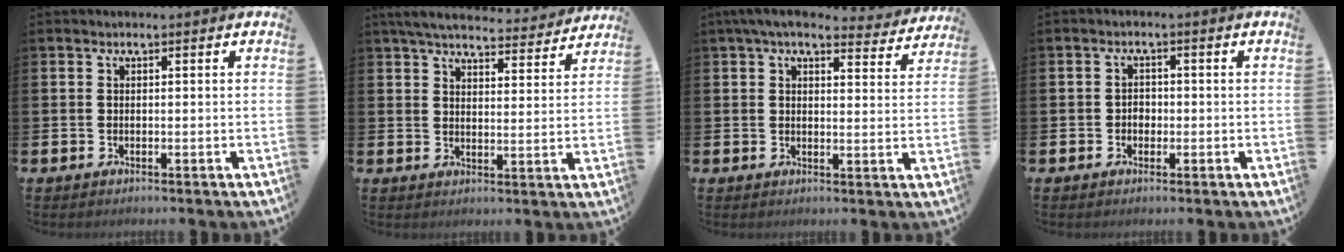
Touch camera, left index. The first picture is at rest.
{"total": 5.6, "force": [5.3, 1.2, 1.4], "torque": [-0.047, -0.033, 0.091]}
{"total": 5.9, "force": [5.1, 1.6, 2.3], "torque": [-0.053, -0.022, 0.091]}
{"total": 1.7, "force": [-0.3, 1.5, 0.8], "torque": [-0.008, 0.004, -0.010]}